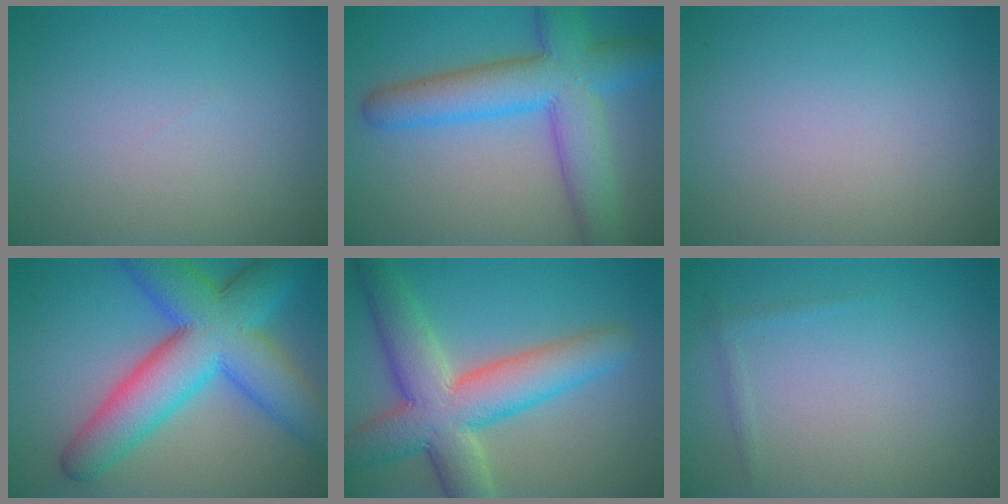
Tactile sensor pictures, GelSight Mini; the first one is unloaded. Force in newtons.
{"total": 9.0, "press": 9.0, "slide": 0.5}
{"total": 0.0}
{"total": 11.8, "press": 11.8, "slide": 0.1}
{"total": 9.5, "press": 9.5, "slide": 0.7}
{"total": 0.7, "press": 0.7, "slide": 0.0}